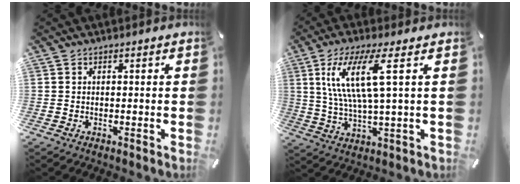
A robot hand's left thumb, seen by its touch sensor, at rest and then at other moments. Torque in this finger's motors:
{"motor_torque": [1.78, 2.15, 1.65, -1.08, 0.59]}